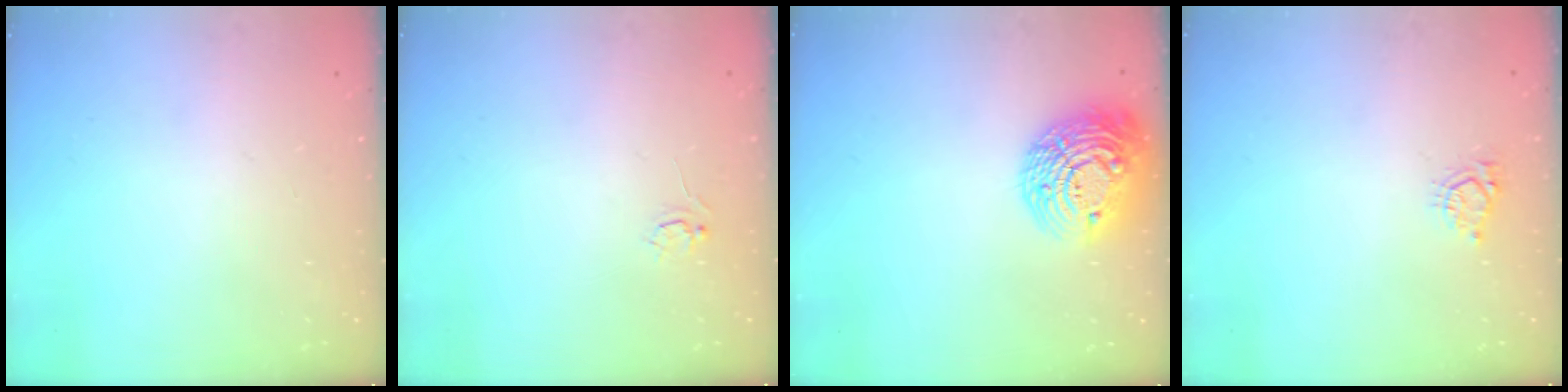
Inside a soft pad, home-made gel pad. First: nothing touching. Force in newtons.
{"total": 3.1, "press": 3.1, "slide": 0.3}
{"total": 15.9, "press": 15.9, "slide": 1.0}
{"total": 5.2, "press": 5.1, "slide": 0.6}